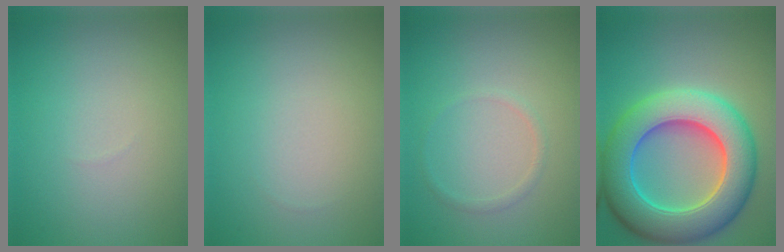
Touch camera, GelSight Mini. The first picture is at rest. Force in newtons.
{"total": 0.0}
{"total": 0.9, "press": 0.9, "slide": 0.1}
{"total": 11.3, "press": 11.3, "slide": 0.3}